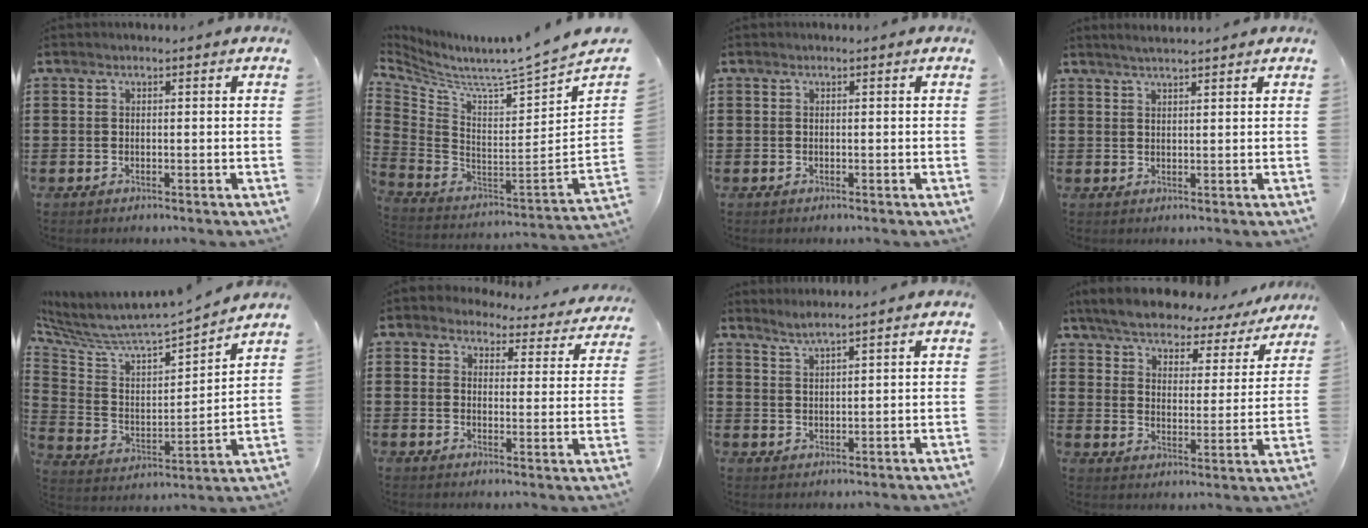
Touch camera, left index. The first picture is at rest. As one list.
[{"total": 5.8, "force": [5.0, -1.5, 2.4], "torque": [-0.075, -0.069, 0.070]}, {"total": 0.0}, {"total": 1.8, "force": [1.7, -0.1, 0.7], "torque": [-0.016, 0.003, 0.032]}, {"total": 4.7, "force": [4.5, 0.6, 1.4], "torque": [-0.057, -0.056, 0.067]}, {"total": 4.3, "force": [4.1, 1.0, 0.6], "torque": [-0.037, -0.023, 0.070]}, {"total": 2.3, "force": [2.2, -0.3, 0.5], "torque": [-0.016, 0.000, 0.042]}, {"total": 5.7, "force": [5.4, 1.0, 1.3], "torque": [-0.056, -0.033, 0.091]}]